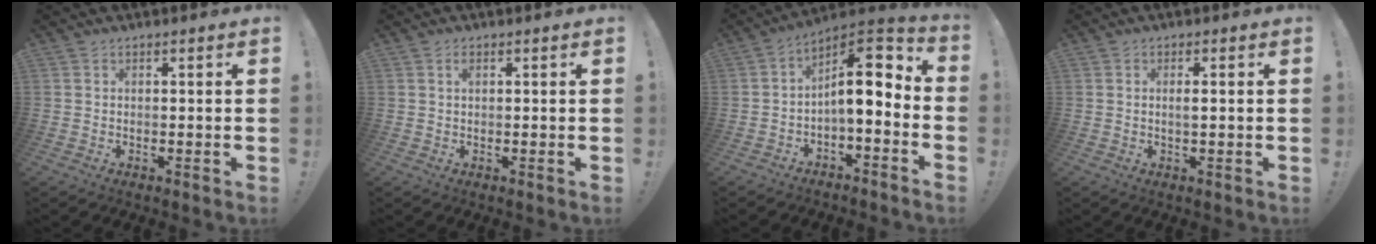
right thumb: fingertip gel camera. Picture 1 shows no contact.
{"total": 1.1, "force": [0.5, 0.7, 0.7], "torque": [-0.005, -0.003, 0.007]}
{"total": 11.2, "force": [0.7, 4.9, 10.0], "torque": [-0.141, -0.008, 0.013]}
{"total": 1.8, "force": [0.1, 0.2, 1.7], "torque": [-0.026, -0.004, -0.001]}